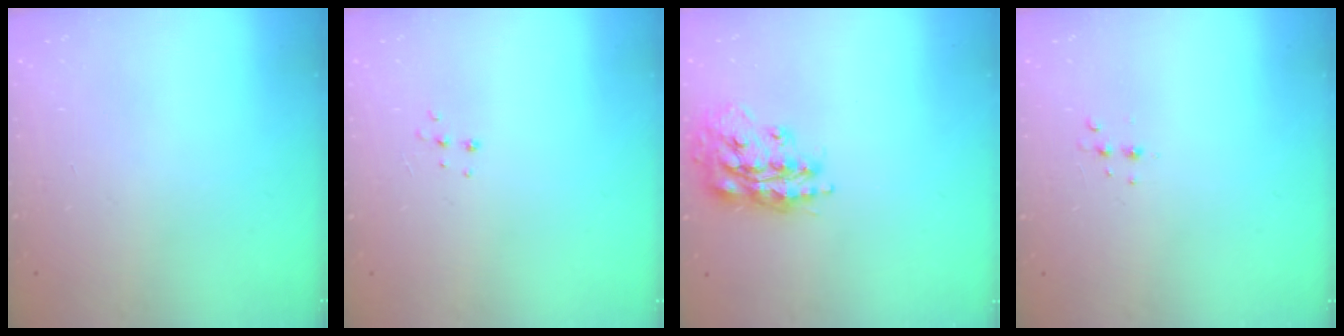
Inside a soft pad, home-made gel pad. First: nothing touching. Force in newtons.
{"total": 4.6, "press": 4.5, "slide": 0.8}
{"total": 17.0, "press": 16.9, "slide": 1.4}
{"total": 3.1, "press": 3.0, "slide": 0.6}